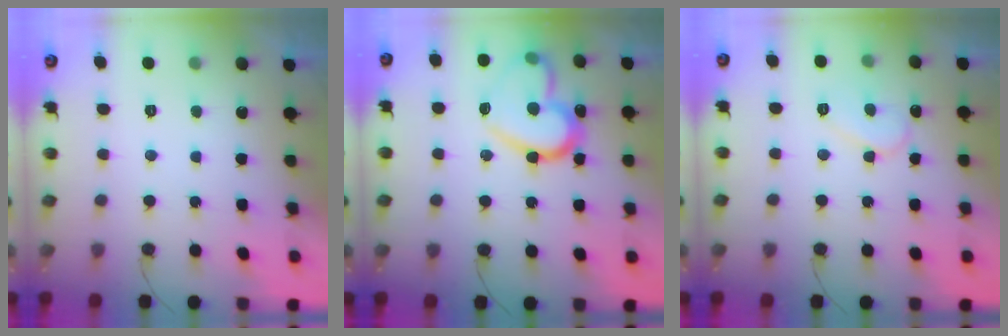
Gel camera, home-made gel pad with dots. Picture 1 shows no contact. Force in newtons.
{"total": 19.0, "press": 19.0, "slide": 1.8}
{"total": 8.2, "press": 8.1, "slide": 0.8}